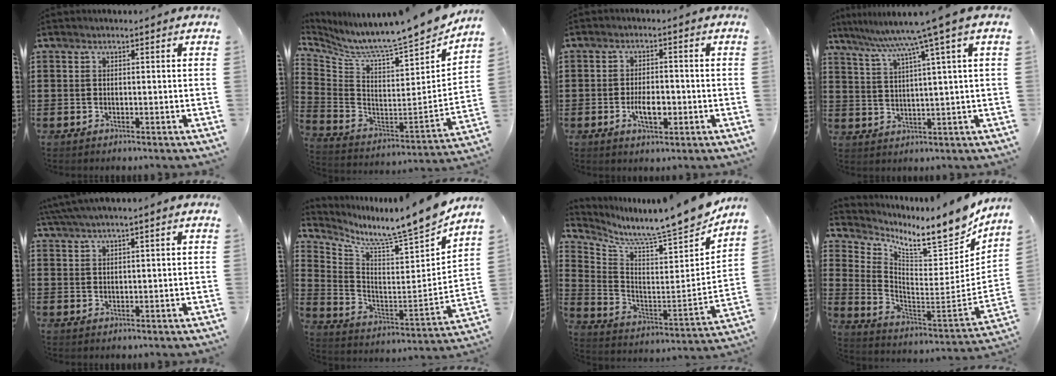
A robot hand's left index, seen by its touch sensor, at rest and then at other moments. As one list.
[{"total": 8.2, "force": [7.7, -0.7, 2.7], "torque": [-0.082, -0.082, 0.120]}, {"total": 4.5, "force": [-1.1, 2.0, 3.9], "torque": [-0.058, 0.003, -0.020]}, {"total": 7.9, "force": [5.2, -1.5, 5.8], "torque": [-0.129, -0.030, 0.082]}, {"total": 2.7, "force": [2.1, -0.2, 1.7], "torque": [-0.036, 0.001, 0.041]}, {"total": 7.9, "force": [7.4, -1.0, 2.4], "torque": [-0.070, -0.086, 0.113]}, {"total": 8.9, "force": [8.4, -0.8, 2.9], "torque": [-0.073, -0.096, 0.130]}, {"total": 9.8, "force": [8.0, 2.0, 5.3], "torque": [-0.098, -0.079, 0.130]}]